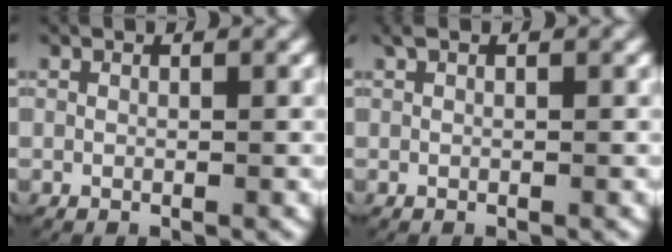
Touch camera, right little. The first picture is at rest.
{"total": 0.5, "force": [0.4, 0.1, 0.3], "torque": [-0.012, 0.005, 0.007]}